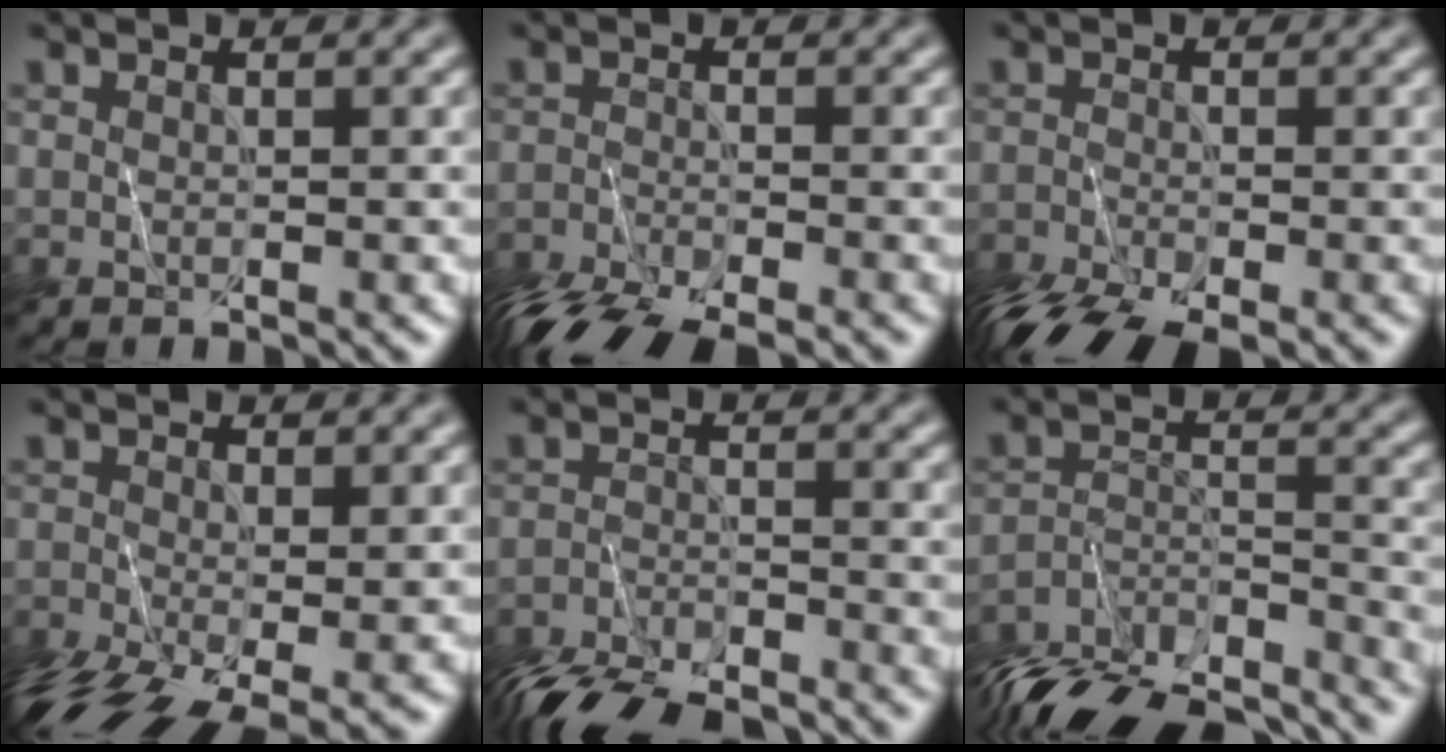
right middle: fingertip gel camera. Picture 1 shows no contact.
{"total": 6.9, "force": [-5.8, 1.8, 3.3], "torque": [-0.061, -0.034, -0.109]}
{"total": 6.7, "force": [-5.0, 2.3, 3.9], "torque": [-0.082, -0.026, -0.097]}
{"total": 7.5, "force": [-4.4, 2.9, 5.4], "torque": [-0.118, -0.035, -0.082]}
{"total": 7.5, "force": [-7.1, 1.3, 2.1], "torque": [-0.038, -0.026, -0.130]}
{"total": 16.7, "force": [-16.1, 3.3, 3.0], "torque": [-0.039, -0.008, -0.220]}